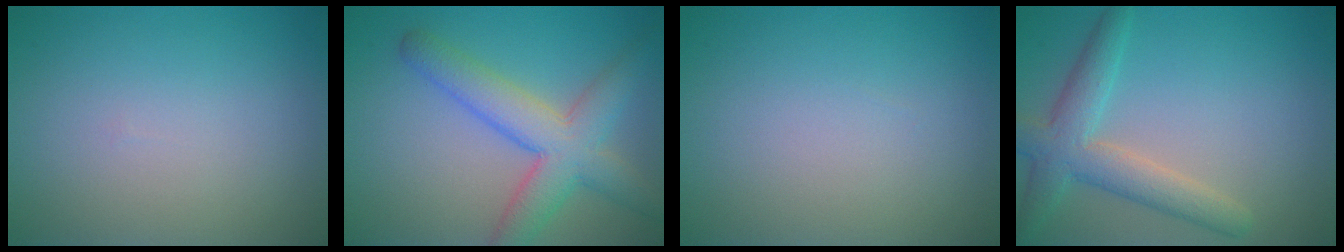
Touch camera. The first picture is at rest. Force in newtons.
{"total": 6.0, "press": 6.0, "slide": 0.2}
{"total": 0.0}
{"total": 4.5, "press": 4.5, "slide": 0.2}